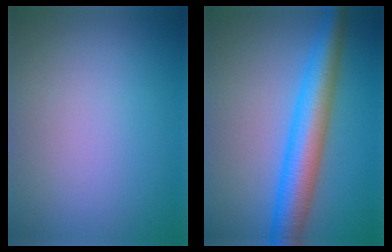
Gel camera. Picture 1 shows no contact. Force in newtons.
{"total": 6.7, "press": 6.7, "slide": 0.1}